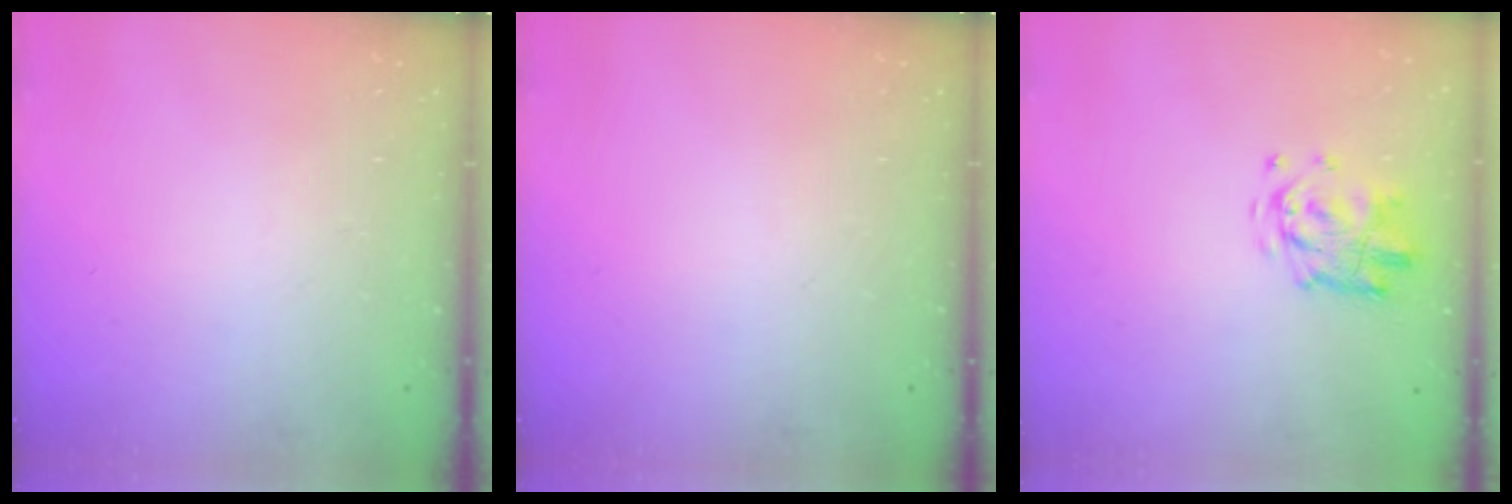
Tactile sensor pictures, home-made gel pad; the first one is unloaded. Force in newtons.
{"total": 0.0}
{"total": 3.8, "press": 3.8, "slide": 0.5}